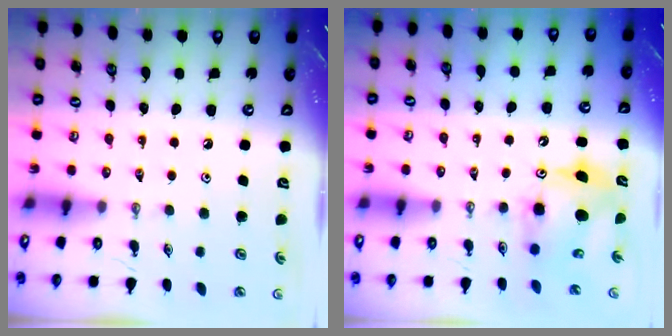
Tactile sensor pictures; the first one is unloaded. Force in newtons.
{"total": 8.8, "press": 8.8, "slide": 0.3}